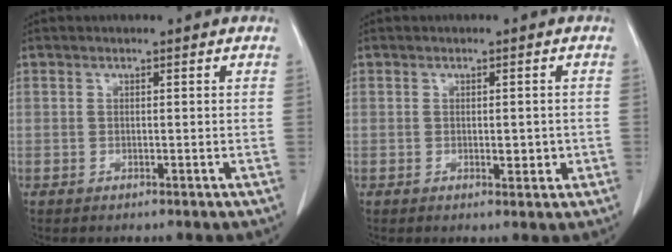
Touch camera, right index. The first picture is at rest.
{"total": 2.2, "force": [-0.3, 1.0, 2.0], "torque": [-0.029, -0.002, 0.000]}